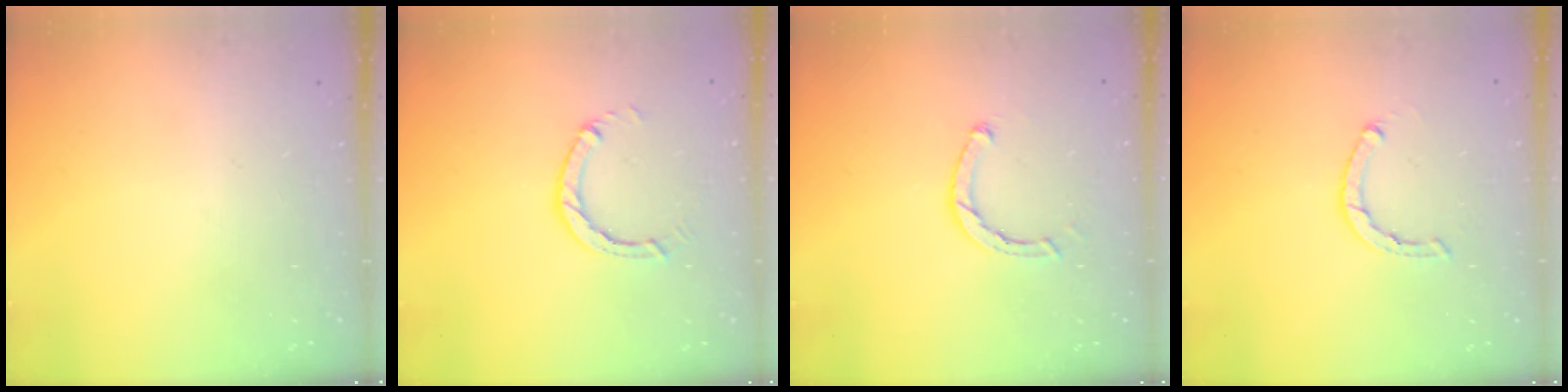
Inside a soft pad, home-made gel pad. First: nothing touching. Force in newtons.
{"total": 3.8, "press": 3.8, "slide": 0.5}
{"total": 2.4, "press": 2.4, "slide": 0.1}
{"total": 1.7, "press": 1.6, "slide": 0.3}